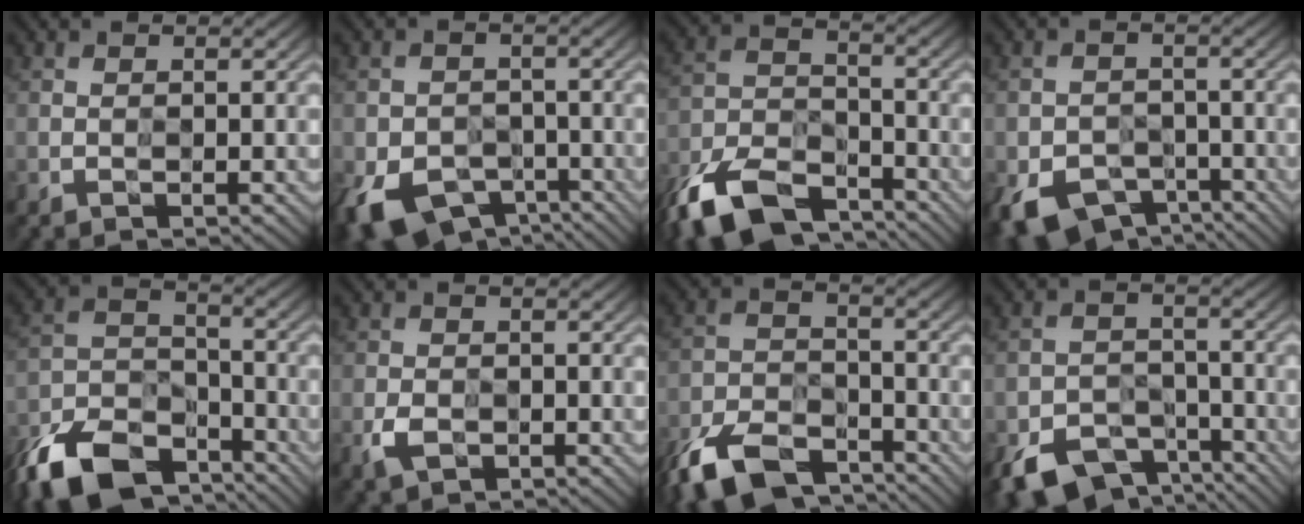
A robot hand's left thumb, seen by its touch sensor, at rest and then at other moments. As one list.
[{"total": 6.0, "force": [-3.6, 4.5, 1.7], "torque": [-0.040, -0.018, -0.061]}, {"total": 9.7, "force": [-8.0, 4.2, 3.7], "torque": [-0.079, -0.006, -0.170]}, {"total": 5.0, "force": [-3.4, 3.6, 0.7], "torque": [-0.014, -0.011, -0.057]}, {"total": 11.1, "force": [-9.0, 5.2, 3.9], "torque": [-0.091, -0.009, -0.183]}, {"total": 1.7, "force": [-0.9, 1.5, 0.0], "torque": [-0.003, -0.008, -0.017]}, {"total": 8.4, "force": [-7.0, 3.6, 2.8], "torque": [-0.062, -0.006, -0.148]}, {"total": 6.1, "force": [-4.7, 3.6, 1.1], "torque": [-0.018, -0.010, -0.086]}]